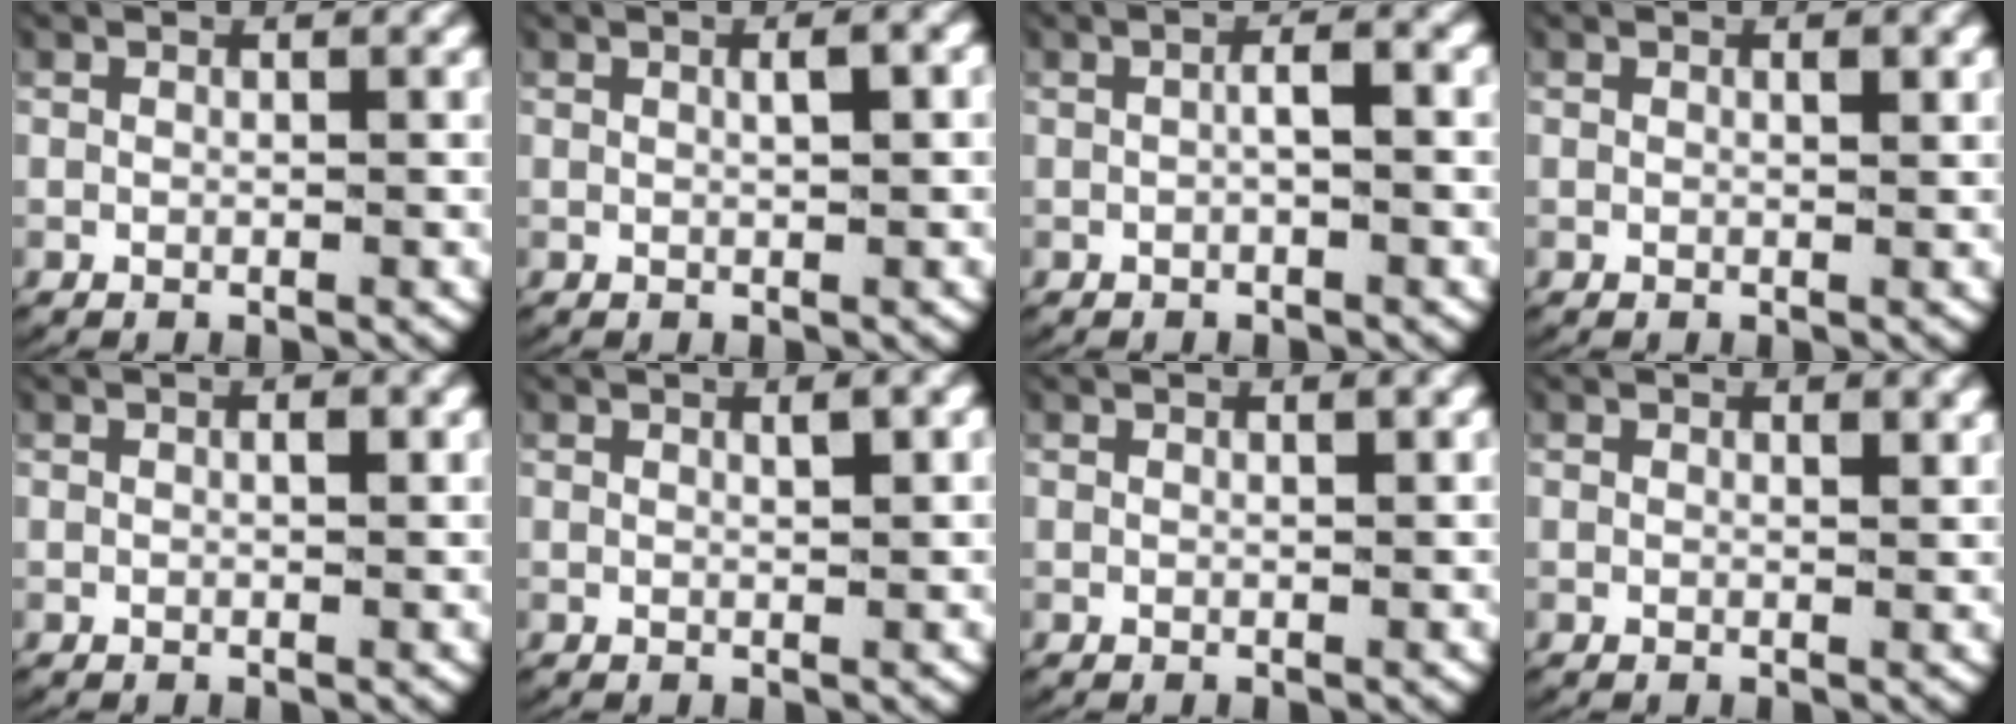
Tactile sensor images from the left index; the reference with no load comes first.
{"total": 1.6, "force": [0.3, 0.4, 1.6], "torque": [-0.020, 0.003, 0.007]}
{"total": 1.6, "force": [-0.1, 0.2, 1.6], "torque": [-0.027, 0.004, -0.001]}
{"total": 0.7, "force": [0.4, 0.1, 0.6], "torque": [-0.009, -0.002, 0.006]}
{"total": 0.9, "force": [0.2, 0.3, 0.8], "torque": [-0.008, 0.000, 0.003]}
{"total": 1.3, "force": [0.6, 0.2, 1.2], "torque": [-0.015, -0.004, 0.013]}
{"total": 0.7, "force": [0.4, 0.0, 0.6], "torque": [-0.009, -0.001, 0.008]}
{"total": 0.6, "force": [0.5, -0.1, 0.3], "torque": [-0.007, -0.007, 0.010]}